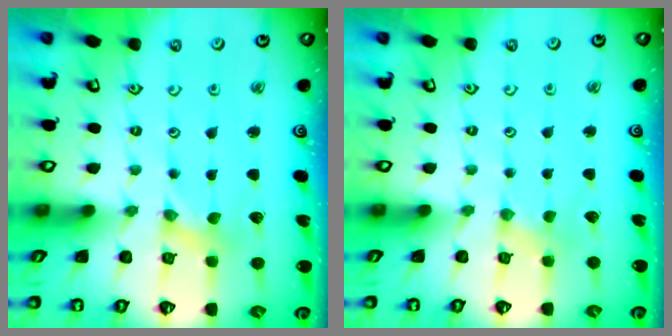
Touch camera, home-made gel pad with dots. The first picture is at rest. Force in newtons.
{"total": 0.0}